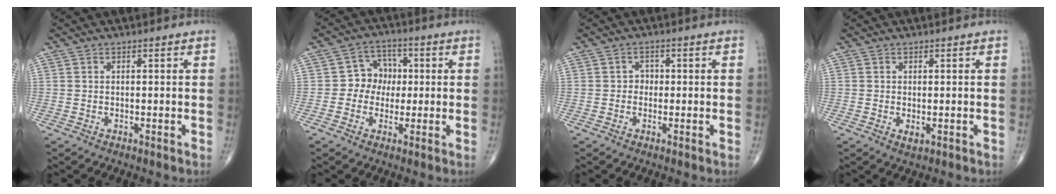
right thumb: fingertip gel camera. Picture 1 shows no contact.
{"total": 6.4, "force": [0.0, 5.7, 2.8], "torque": [-0.004, 0.017, -0.014]}
{"total": 1.7, "force": [-0.2, 1.5, 0.7], "torque": [0.004, 0.006, -0.011]}
{"total": 1.4, "force": [-0.2, 0.8, 1.1], "torque": [-0.017, -0.004, -0.001]}